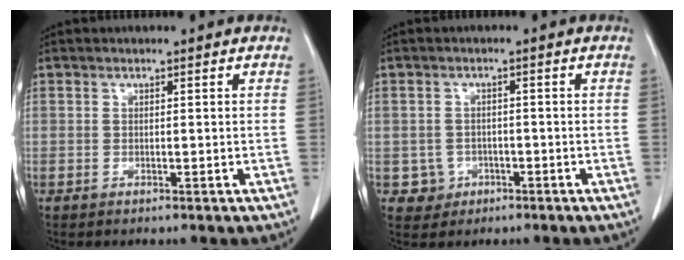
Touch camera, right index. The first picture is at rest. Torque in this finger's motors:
{"motor_torque": [-0.15, 0.04, -0.41, -0.07]}